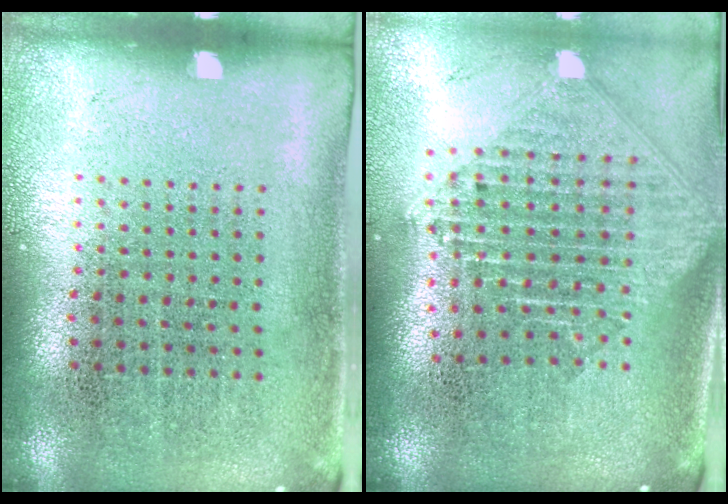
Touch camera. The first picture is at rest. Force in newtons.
{"total": 2.5, "press": 1.9, "slide": 1.5}